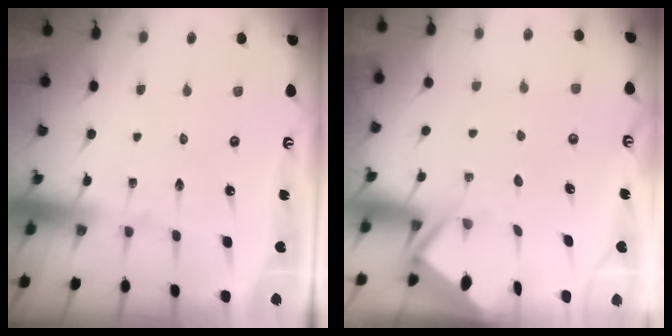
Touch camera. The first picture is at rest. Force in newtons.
{"total": 3.2, "press": 3.2, "slide": 0.4}